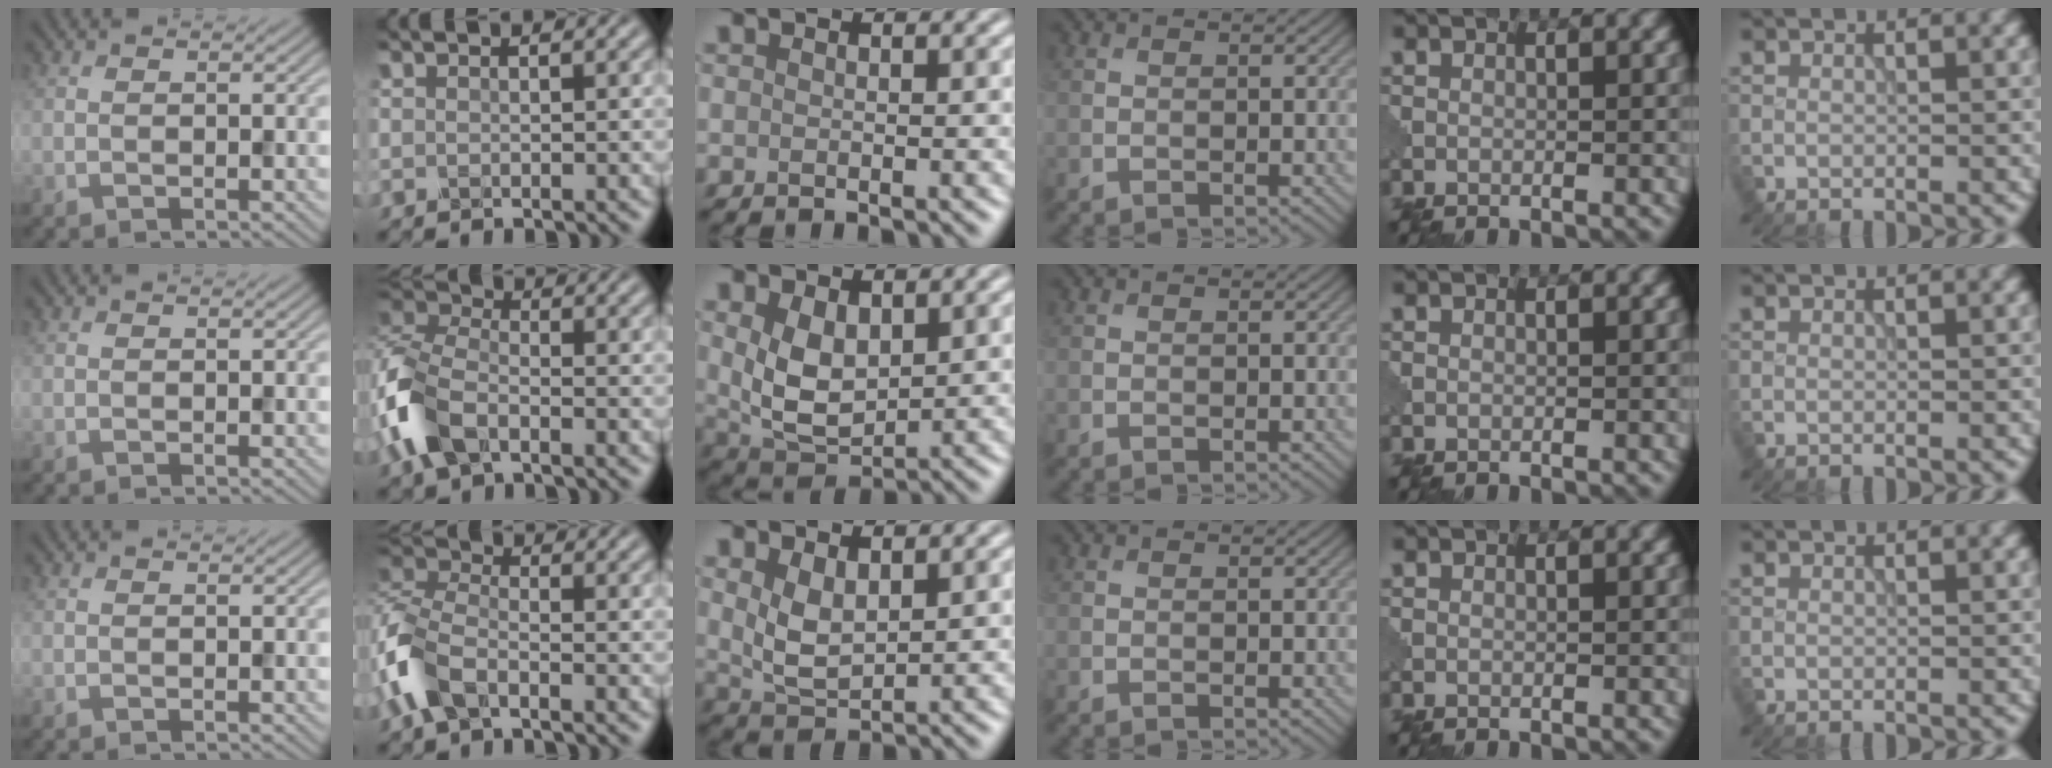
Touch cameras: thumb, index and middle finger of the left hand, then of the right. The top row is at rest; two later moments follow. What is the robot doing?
{"motion": "close", "object": "eyeshadow palette"}